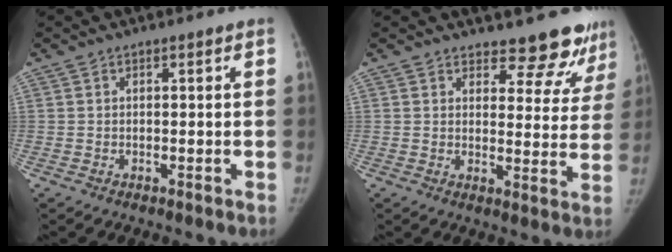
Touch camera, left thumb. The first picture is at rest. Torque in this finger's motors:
{"motor_torque": [-0.04, 0.16, 0.27, 0.13, -0.05]}